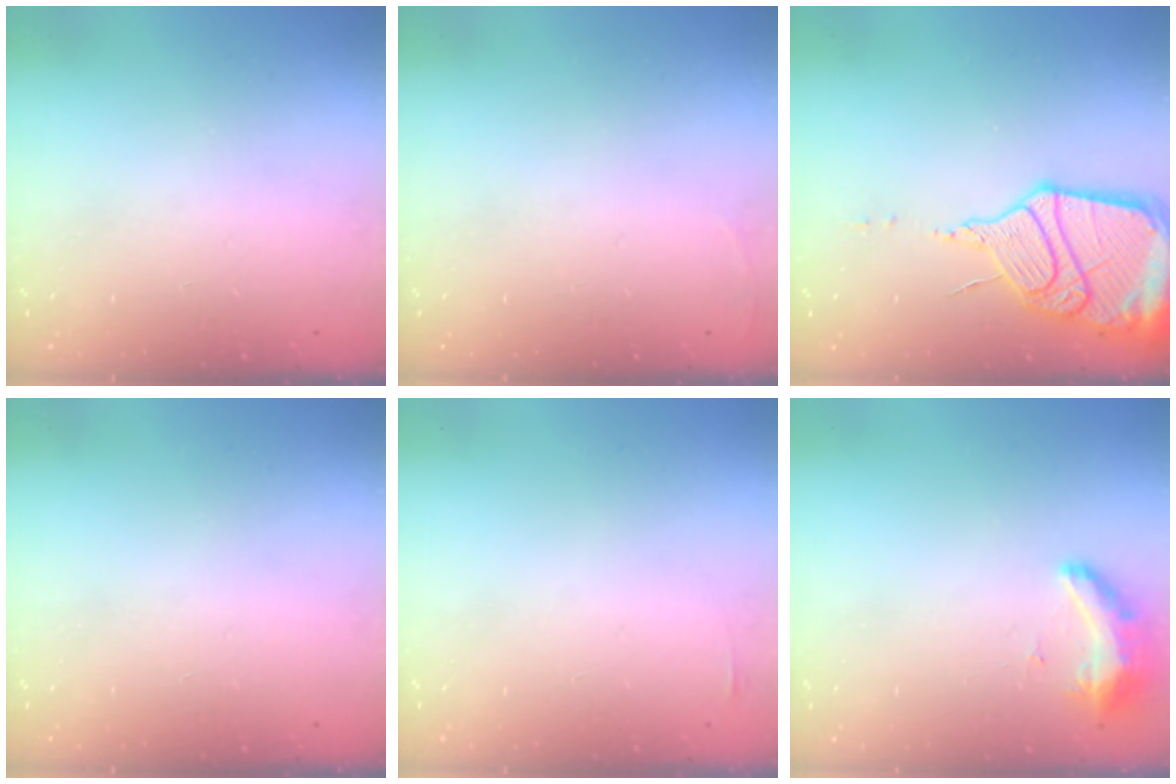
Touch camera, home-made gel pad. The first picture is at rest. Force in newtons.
{"total": 2.7, "press": 2.6, "slide": 1.0}
{"total": 19.2, "press": 18.4, "slide": 5.2}
{"total": 0.0}
{"total": 5.8, "press": 1.7, "slide": 5.5}
{"total": 11.5, "press": 9.6, "slide": 6.3}